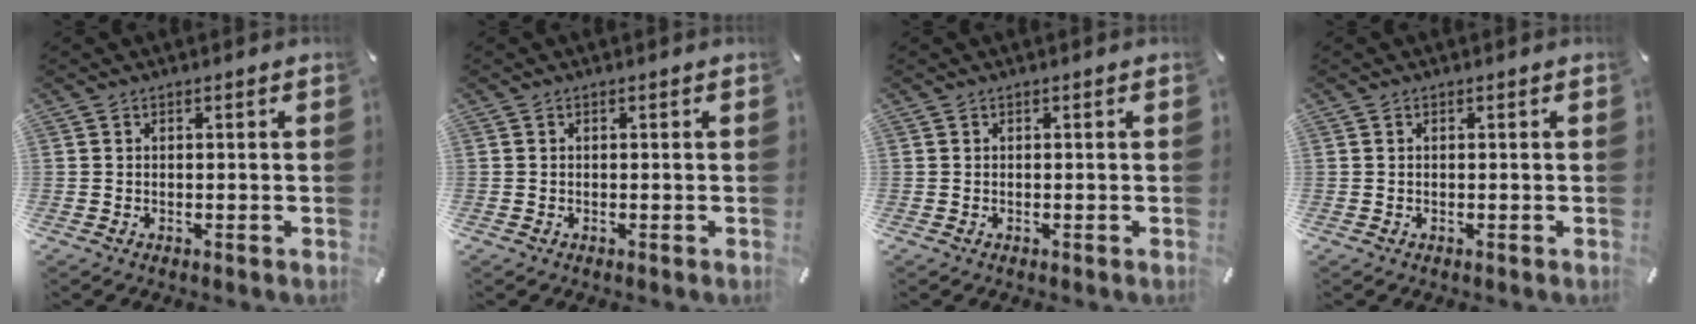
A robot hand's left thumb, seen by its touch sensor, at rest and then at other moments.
{"total": 0.0}
{"total": 0.0}
{"total": 0.0}